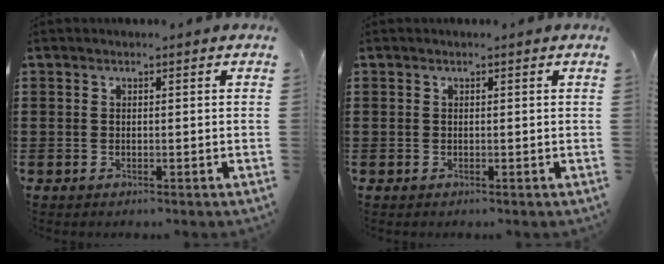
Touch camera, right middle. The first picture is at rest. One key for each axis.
{"total": 0.0}